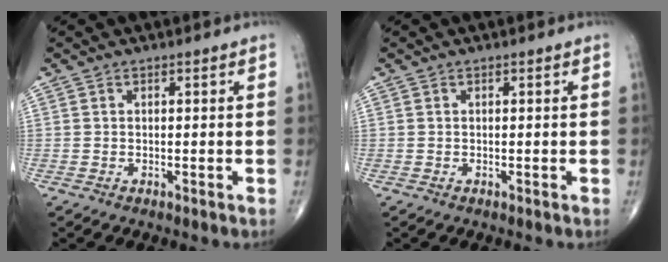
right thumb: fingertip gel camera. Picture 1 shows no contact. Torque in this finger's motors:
{"motor_torque": [0.00, 0.00, -0.02, 0.02, 0.03]}